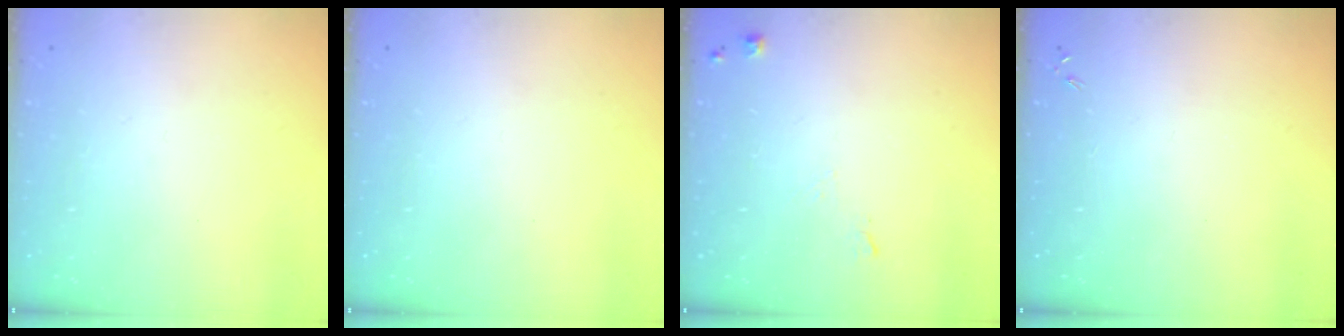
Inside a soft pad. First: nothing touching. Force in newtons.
{"total": 0.0}
{"total": 4.5, "press": 4.4, "slide": 0.8}
{"total": 0.0}